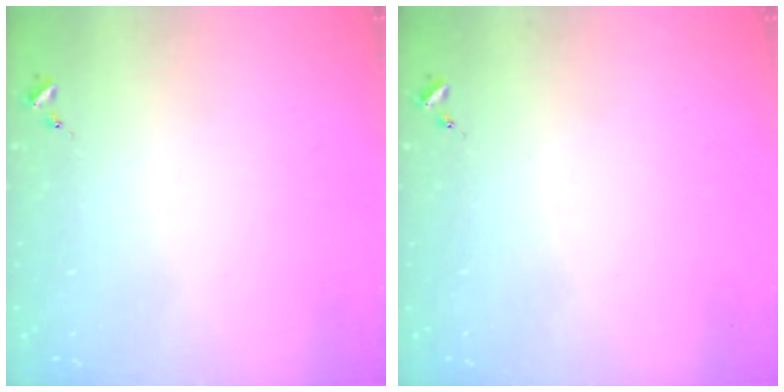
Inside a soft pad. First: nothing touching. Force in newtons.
{"total": 0.0}